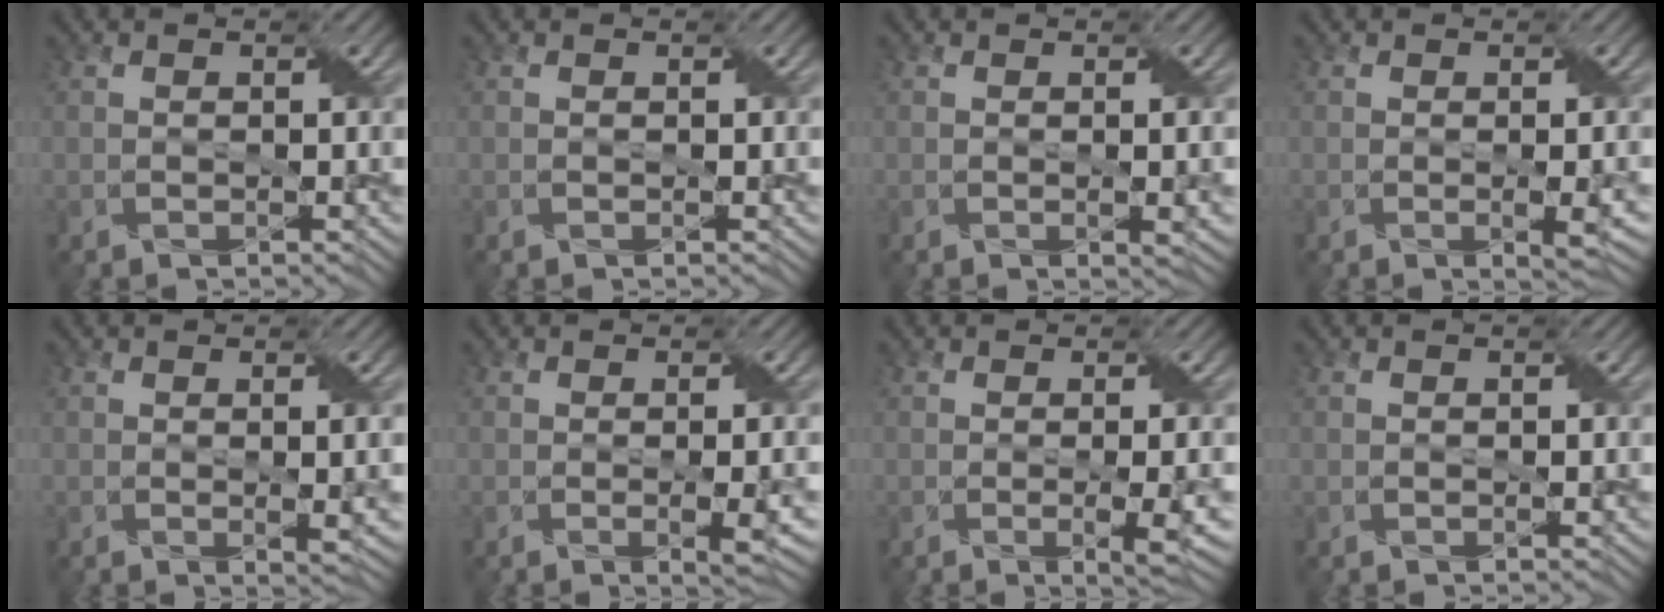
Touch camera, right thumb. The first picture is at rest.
{"total": 0.0}
{"total": 2.1, "force": [-0.1, 0.4, 2.0], "torque": [-0.030, 0.002, 0.002]}
{"total": 2.1, "force": [-0.2, 0.3, 2.1], "torque": [-0.037, 0.001, -0.001]}
{"total": 2.2, "force": [0.2, 0.3, 2.2], "torque": [-0.036, 0.002, 0.007]}
{"total": 2.7, "force": [-0.4, 0.4, 2.6], "torque": [-0.045, 0.001, -0.003]}
{"total": 3.1, "force": [-0.4, 0.5, 3.0], "torque": [-0.052, 0.000, -0.004]}
{"total": 0.0}